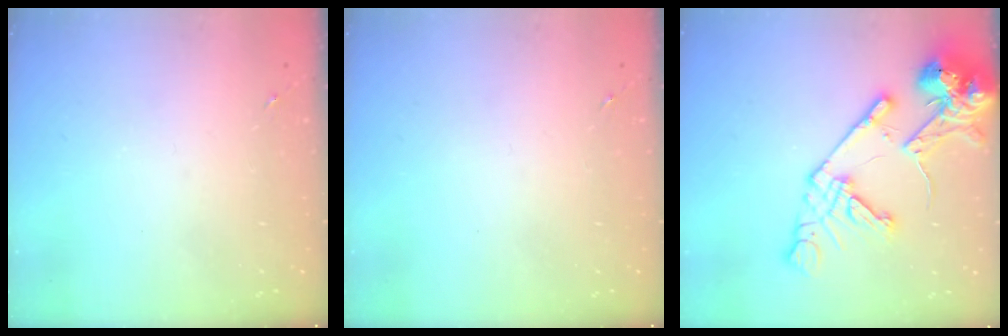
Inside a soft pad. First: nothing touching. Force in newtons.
{"total": 0.0}
{"total": 18.1, "press": 17.9, "slide": 2.8}